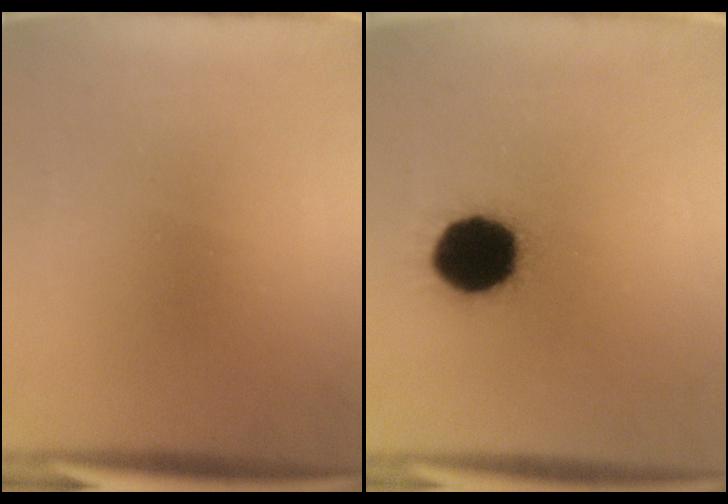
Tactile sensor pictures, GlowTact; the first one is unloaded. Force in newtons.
{"total": 18.4}